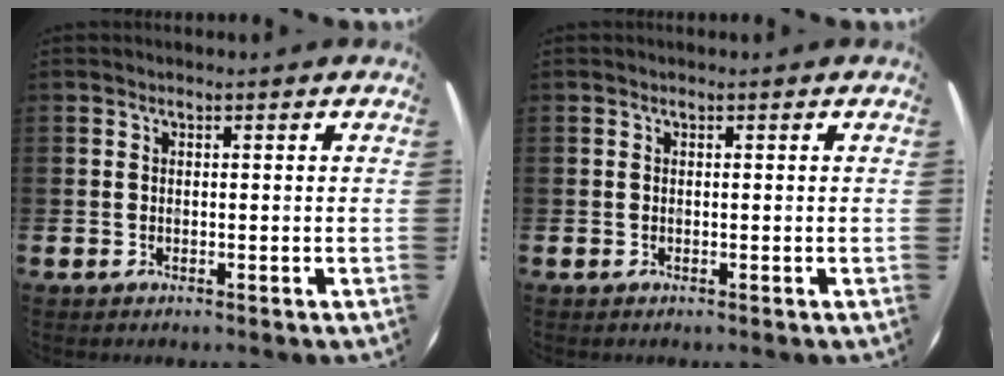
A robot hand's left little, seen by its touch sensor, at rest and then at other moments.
{"total": 0.0}